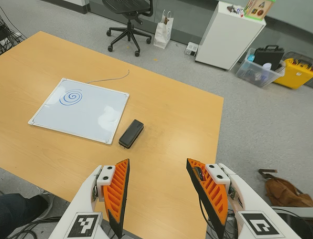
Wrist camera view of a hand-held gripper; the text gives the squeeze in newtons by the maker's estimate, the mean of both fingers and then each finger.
{"total": 0.0}